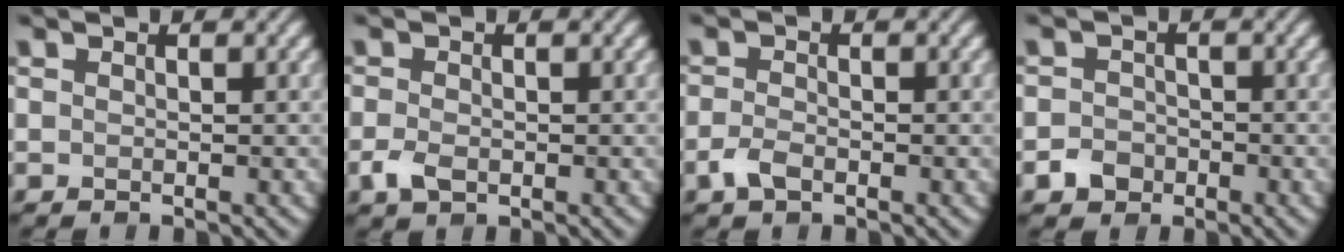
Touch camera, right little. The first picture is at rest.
{"total": 2.2, "force": [-1.0, 1.4, 1.4], "torque": [-0.034, 0.001, -0.019]}
{"total": 2.0, "force": [-1.3, 0.8, 1.2], "torque": [-0.029, 0.003, -0.027]}
{"total": 2.2, "force": [-1.4, 1.6, 0.5], "torque": [0.000, 0.005, -0.027]}